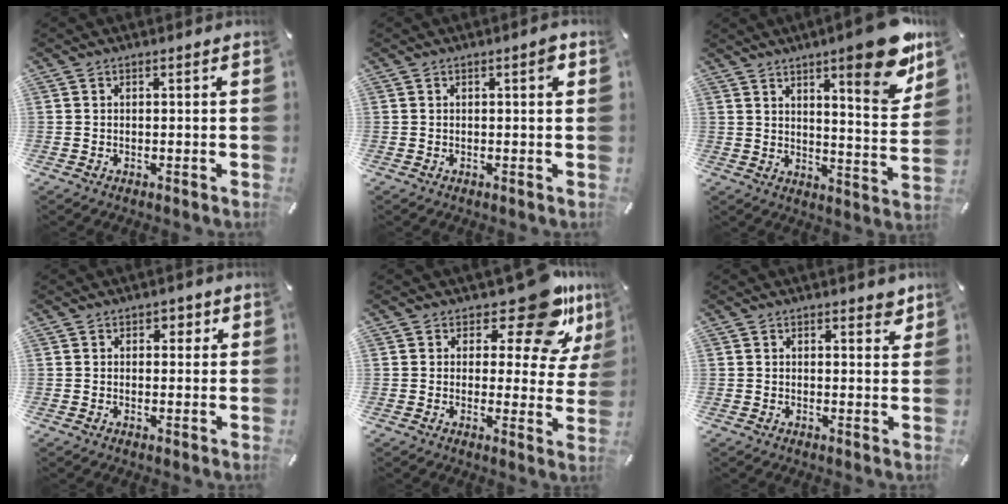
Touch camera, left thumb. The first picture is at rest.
{"total": 2.0, "force": [0.7, 0.5, 1.8], "torque": [-0.022, -0.001, 0.006]}
{"total": 14.8, "force": [10.1, 3.4, 10.3], "torque": [-0.133, -0.072, 0.159]}
{"total": 2.2, "force": [0.9, 1.9, 0.9], "torque": [-0.004, 0.000, 0.010]}
{"total": 15.2, "force": [10.3, 5.7, 9.6], "torque": [-0.125, -0.066, 0.169]}
{"total": 2.6, "force": [2.0, 1.2, 1.2], "torque": [-0.004, -0.012, 0.031]}